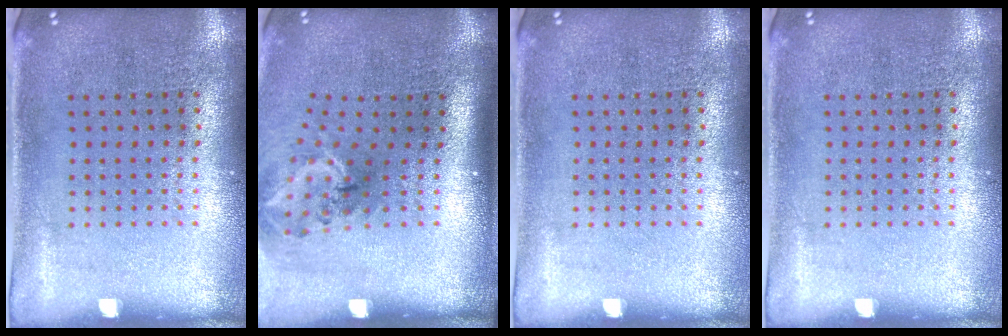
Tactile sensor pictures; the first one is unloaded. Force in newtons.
{"total": 1.9, "press": 1.3, "slide": 1.5}
{"total": 0.0}
{"total": 0.0}